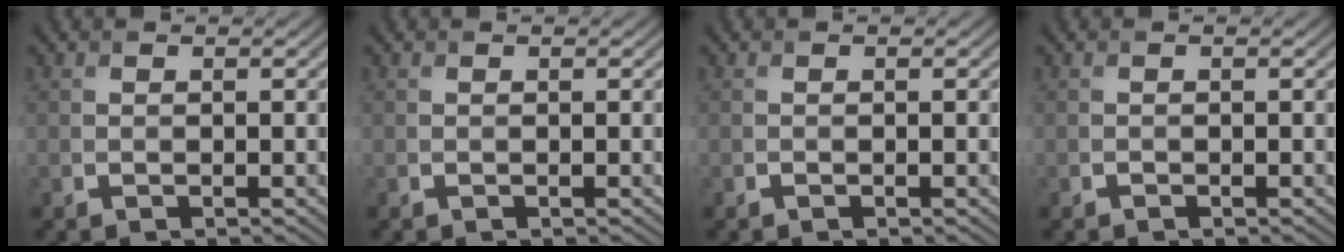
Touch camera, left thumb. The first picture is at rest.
{"total": 0.0}
{"total": 0.0}
{"total": 0.0}